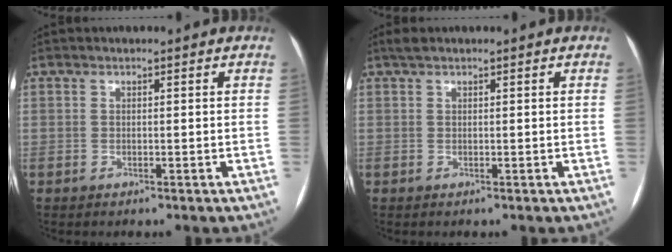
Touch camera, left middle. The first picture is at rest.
{"total": 1.1, "force": [0.9, 0.2, 0.6], "torque": [-0.015, 0.013, 0.020]}